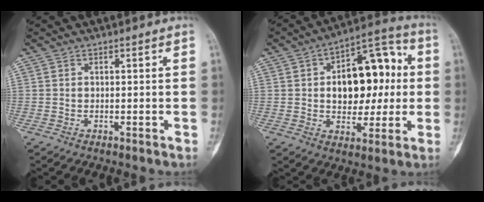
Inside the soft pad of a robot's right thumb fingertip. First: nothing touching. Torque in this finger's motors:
{"motor_torque": [1.73, 1.87, 0.79, -0.38, 0.40]}